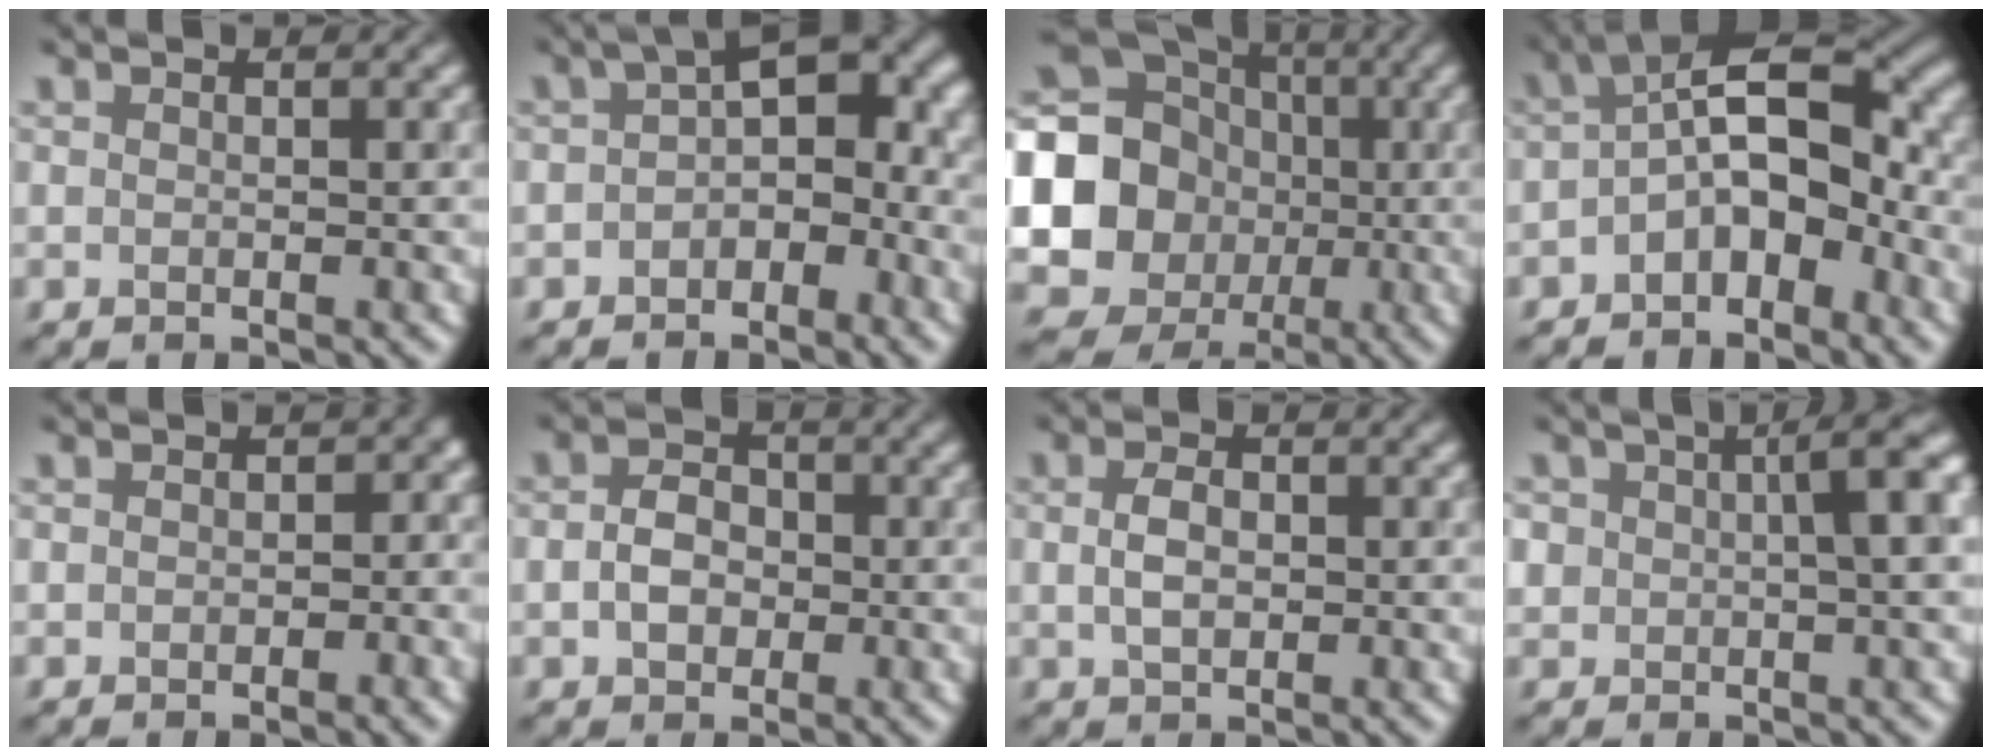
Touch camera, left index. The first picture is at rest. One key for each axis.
{"total": 6.7, "fx": -0.6, "fy": 4.0, "fz": 5.3, "tx": -0.064, "ty": 0.022, "tz": -0.029}
{"total": 15.3, "fx": -0.3, "fy": 14.1, "fz": 5.8, "tx": -0.134, "ty": -0.003, "tz": -0.034}
{"total": 7.5, "fx": -1.4, "fy": 3.8, "fz": 6.3, "tx": -0.100, "ty": 0.020, "tz": -0.034}
{"total": 2.5, "fx": -0.2, "fy": 2.2, "fz": 1.3, "tx": 0.014, "ty": 0.003, "tz": -0.015}
{"total": 3.2, "fx": -0.5, "fy": 2.4, "fz": 2.0, "tx": -0.038, "ty": 0.003, "tz": -0.016}
{"total": 2.5, "fx": 0.1, "fy": 1.6, "fz": 1.9, "tx": -0.041, "ty": 0.002, "tz": 0.000}
{"total": 5.2, "fx": 1.0, "fy": 2.4, "fz": 4.5, "tx": -0.064, "ty": 0.016, "tz": 0.012}